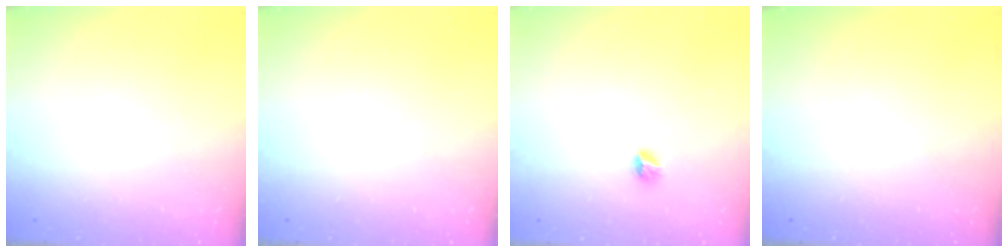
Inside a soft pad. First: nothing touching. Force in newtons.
{"total": 0.0}
{"total": 3.4, "press": 3.4, "slide": 0.4}
{"total": 0.0}